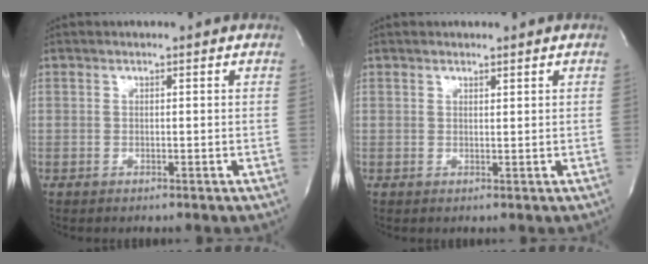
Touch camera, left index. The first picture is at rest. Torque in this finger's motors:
{"motor_torque": [-0.33, 0.19, -0.10, -0.01]}